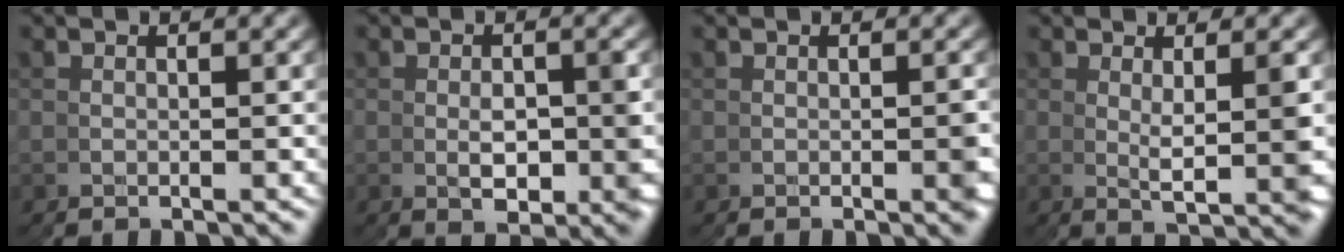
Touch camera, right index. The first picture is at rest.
{"total": 3.1, "force": [0.0, 0.4, 3.0], "torque": [-0.037, 0.006, 0.001]}
{"total": 1.4, "force": [-0.2, 0.1, 1.4], "torque": [-0.018, 0.003, -0.002]}
{"total": 3.2, "force": [0.8, -1.7, 2.6], "torque": [-0.035, 0.017, 0.011]}